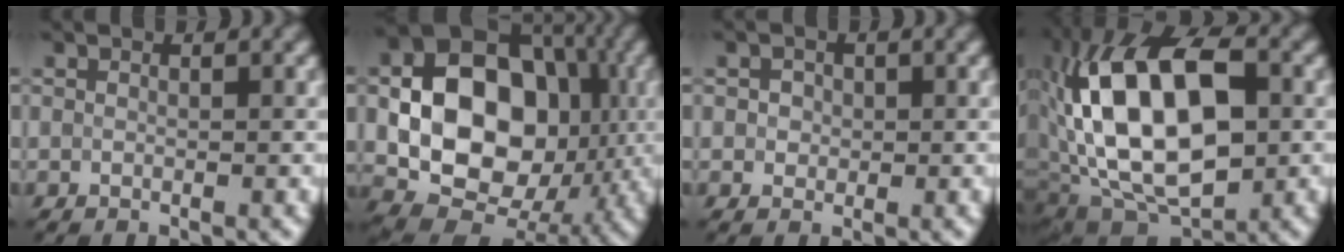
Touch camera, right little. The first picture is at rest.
{"total": 15.7, "force": [-0.1, 11.8, 10.3], "torque": [-0.146, 0.006, -0.002]}
{"total": 1.8, "force": [0.5, 1.5, 0.8], "torque": [-0.002, 0.011, -0.001]}
{"total": 16.2, "force": [1.1, 9.5, 13.1], "torque": [-0.221, 0.014, 0.014]}